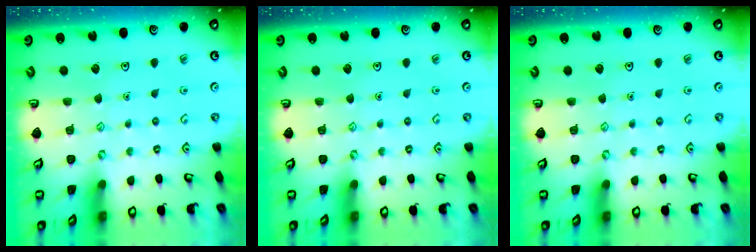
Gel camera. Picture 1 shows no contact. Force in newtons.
{"total": 0.0}
{"total": 0.0}